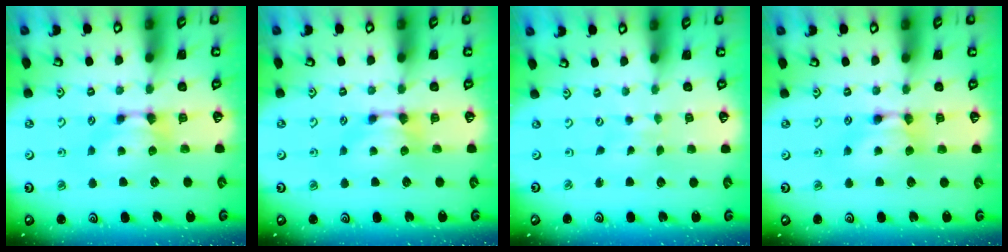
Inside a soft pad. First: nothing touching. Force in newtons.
{"total": 0.0}
{"total": 4.0, "press": 4.0, "slide": 0.1}
{"total": 1.6, "press": 1.6, "slide": 0.2}